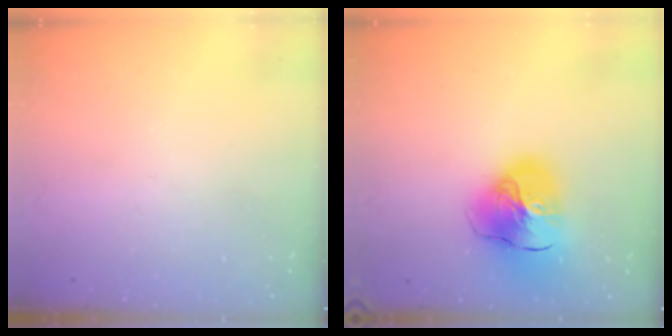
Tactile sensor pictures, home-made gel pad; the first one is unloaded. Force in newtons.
{"total": 17.4, "press": 17.2, "slide": 2.3}